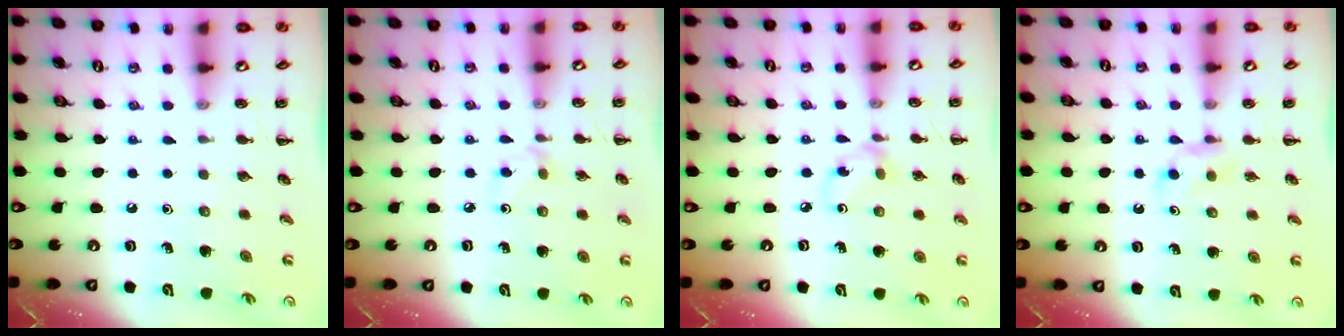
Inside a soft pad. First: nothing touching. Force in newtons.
{"total": 3.5, "press": 3.2, "slide": 1.4}
{"total": 3.8, "press": 3.6, "slide": 1.3}
{"total": 2.6, "press": 2.4, "slide": 1.0}